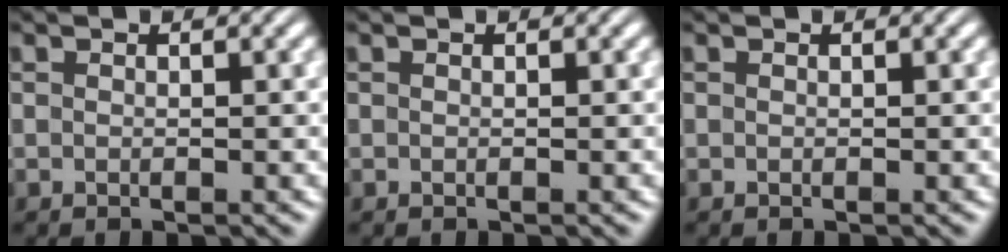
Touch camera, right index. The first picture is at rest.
{"total": 0.0}
{"total": 0.0}